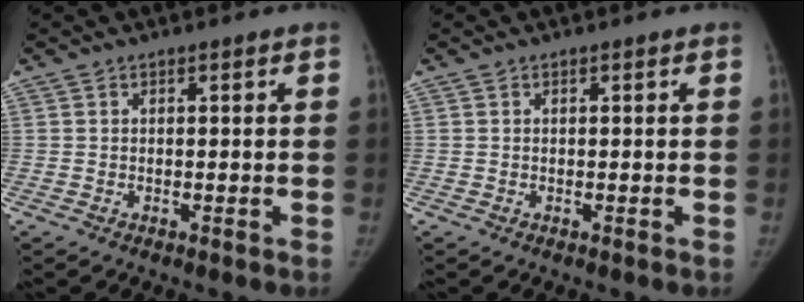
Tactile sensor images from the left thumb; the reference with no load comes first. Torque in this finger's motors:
{"motor_torque": [0.00, 0.00, 0.08, 0.08, 0.01]}